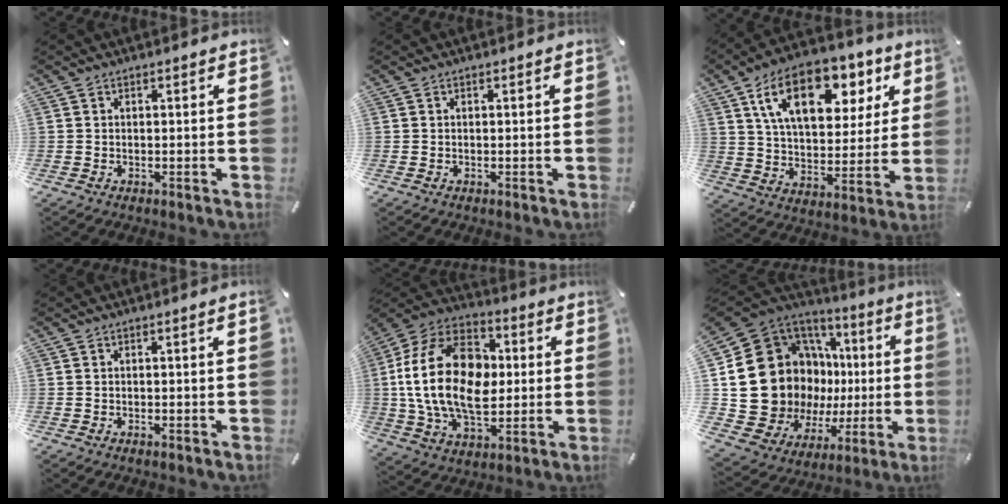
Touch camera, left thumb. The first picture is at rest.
{"total": 0.0}
{"total": 18.9, "force": [9.4, 11.0, 12.2], "torque": [-0.201, -0.027, 0.160]}
{"total": 1.1, "force": [-0.2, -0.1, 1.0], "torque": [-0.016, -0.006, -0.002]}
{"total": 21.9, "force": [0.0, 15.3, 15.7], "torque": [-0.317, 0.012, -0.002]}
{"total": 22.0, "force": [1.4, 18.3, 12.1], "torque": [-0.208, -0.056, 0.073]}